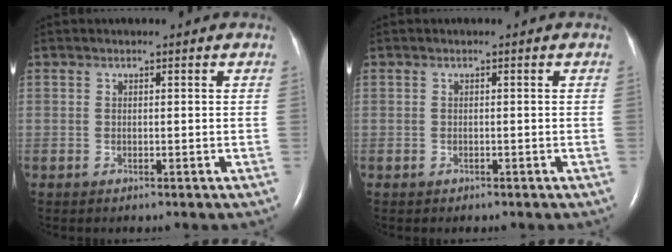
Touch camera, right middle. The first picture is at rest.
{"total": 0.0}